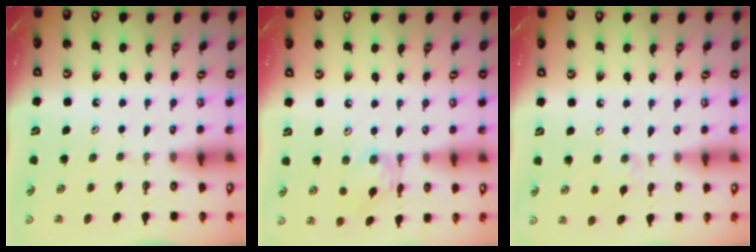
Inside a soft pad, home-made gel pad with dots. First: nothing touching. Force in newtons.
{"total": 5.4, "press": 5.4, "slide": 0.4}
{"total": 2.9, "press": 2.9, "slide": 0.5}